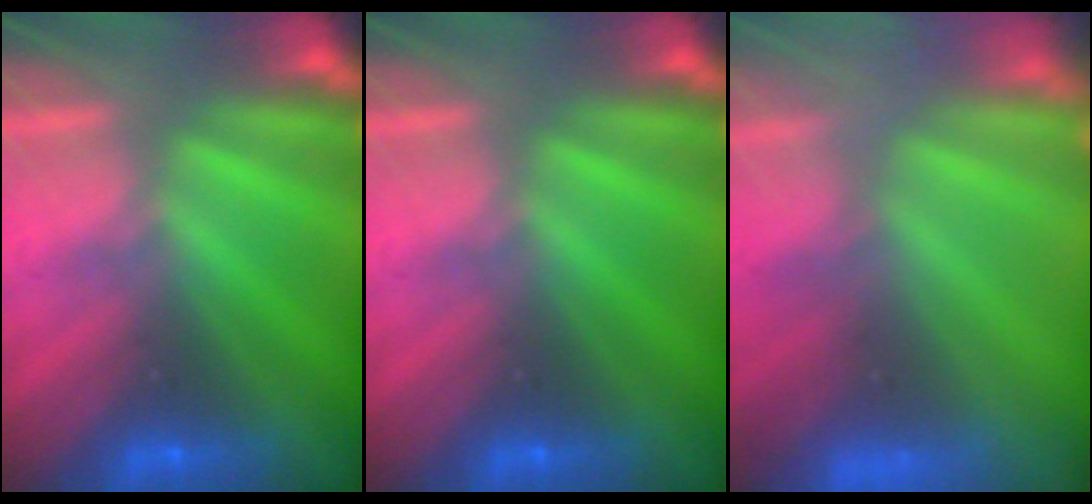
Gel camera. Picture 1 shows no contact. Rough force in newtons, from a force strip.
{"total": 0.0}
{"total": 6.8}